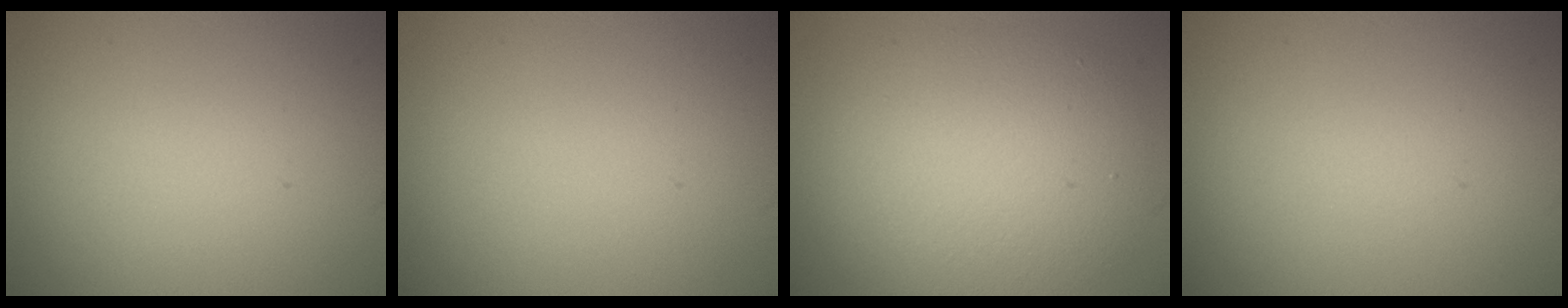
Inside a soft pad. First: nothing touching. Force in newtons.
{"total": 0.0}
{"total": 7.9, "press": 7.8, "slide": 0.7}
{"total": 0.0}